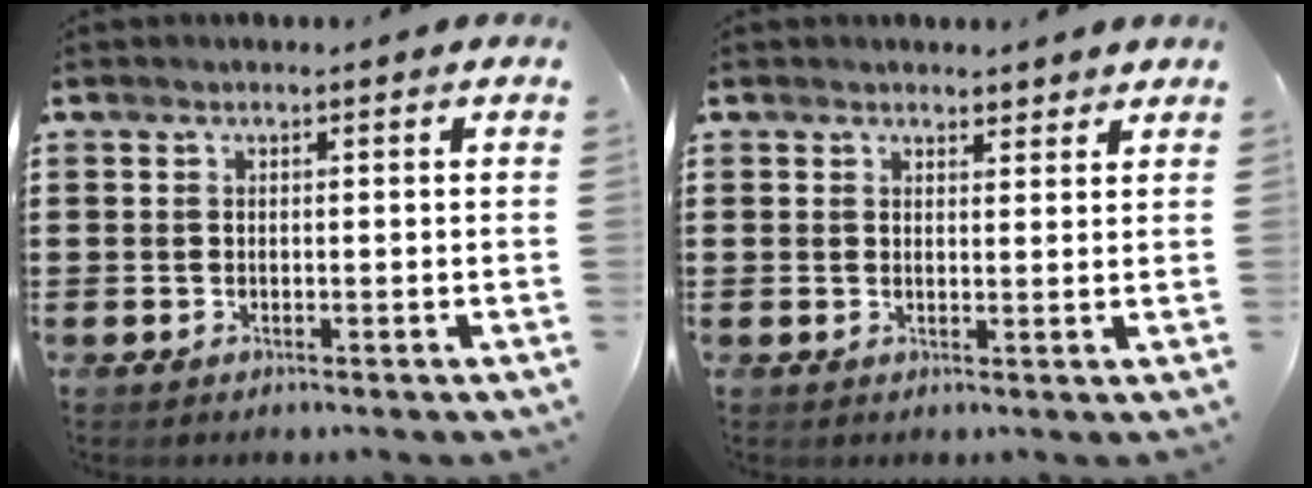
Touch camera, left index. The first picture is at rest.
{"total": 1.9, "force": [1.8, 0.5, 0.0], "torque": [0.002, -0.001, 0.034]}